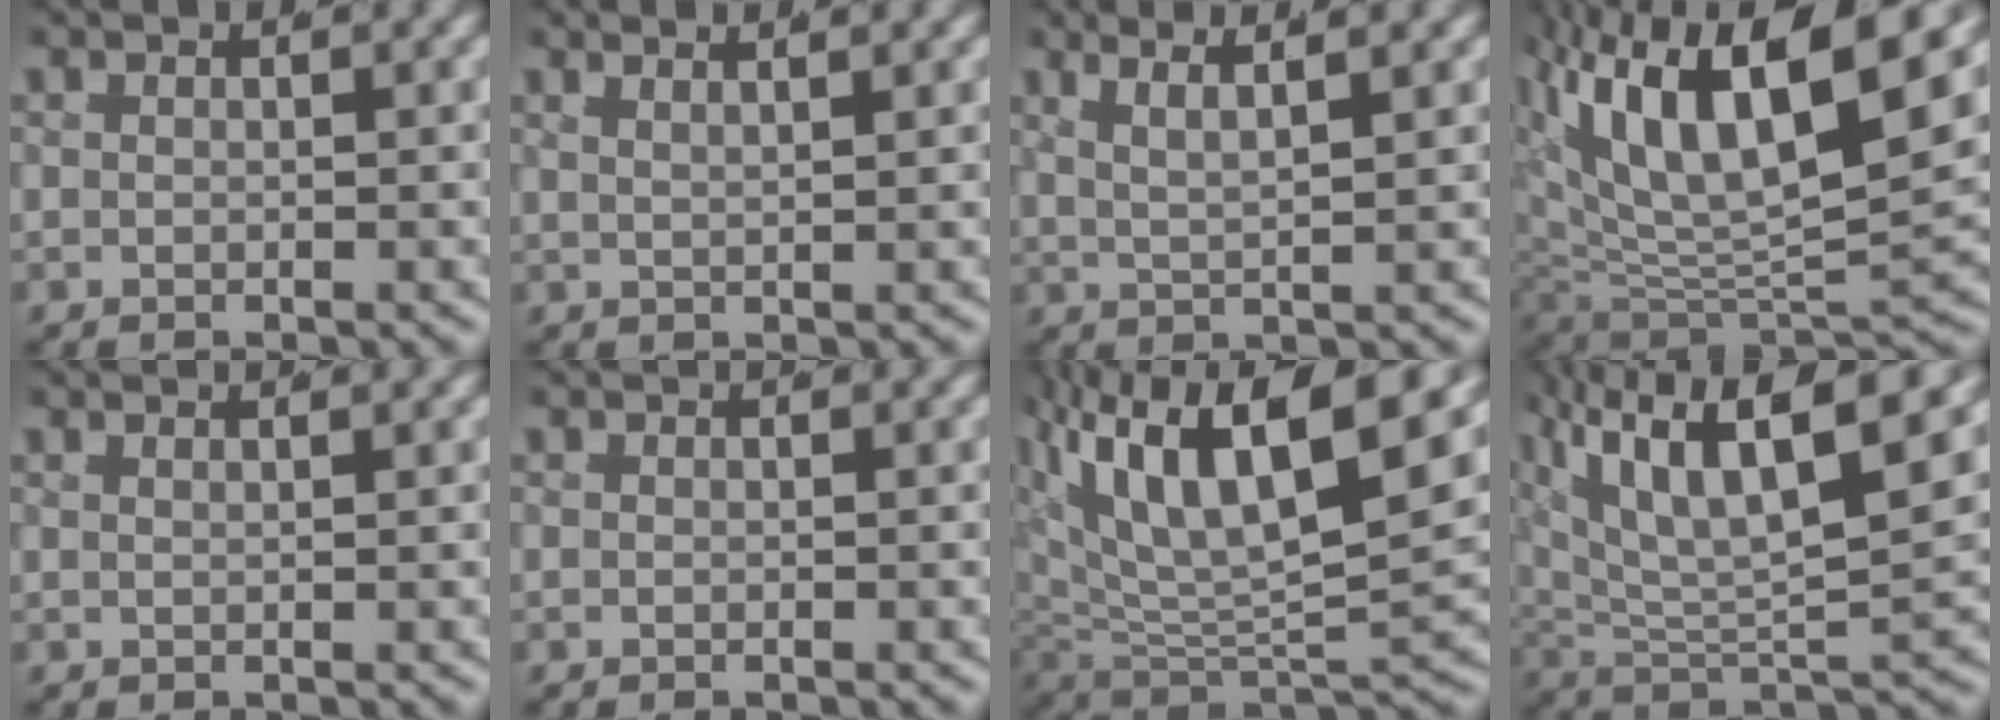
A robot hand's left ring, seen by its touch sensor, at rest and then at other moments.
{"total": 3.2, "force": [2.2, 1.2, 1.9], "torque": [-0.024, 0.013, 0.030]}
{"total": 4.2, "force": [1.7, 2.3, 3.0], "torque": [-0.062, 0.002, 0.022]}
{"total": 14.8, "force": [2.7, 8.1, 12.2], "torque": [-0.212, -0.007, 0.043]}
{"total": 1.1, "force": [0.9, 0.2, 0.5], "torque": [-0.004, 0.005, 0.013]}
{"total": 0.0}
{"total": 13.4, "force": [2.5, 7.3, 11.0], "torque": [-0.197, -0.006, 0.038]}
{"total": 10.9, "force": [3.0, 6.0, 8.6], "torque": [-0.157, 0.004, 0.039]}